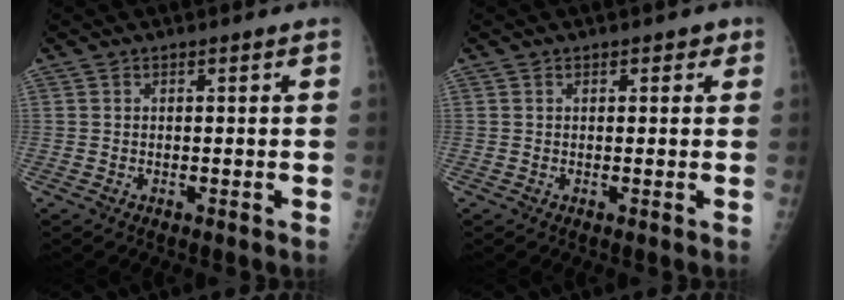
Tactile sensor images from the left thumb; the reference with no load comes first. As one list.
[{"total": 1.6, "force": [0.9, 1.1, 0.8], "torque": [0.007, 0.000, 0.006]}]